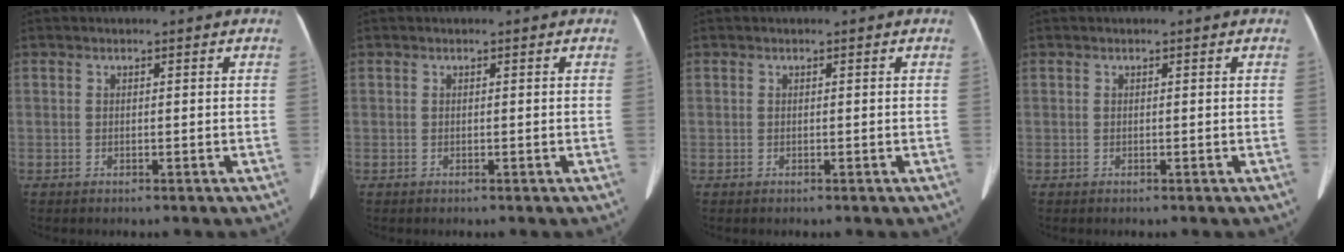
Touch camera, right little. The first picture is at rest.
{"total": 0.0}
{"total": 0.0}
{"total": 0.0}